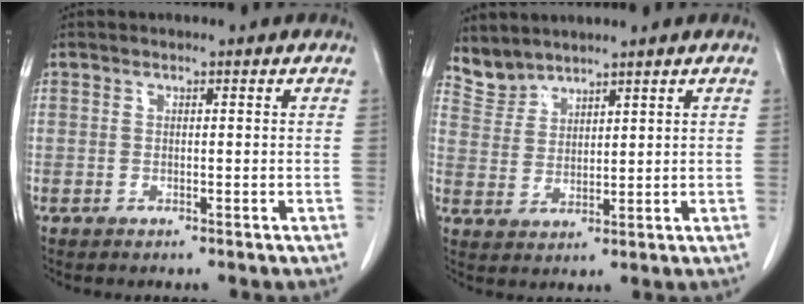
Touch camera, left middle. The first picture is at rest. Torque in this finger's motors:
{"motor_torque": [-0.05, -0.15, -0.06, -0.03]}